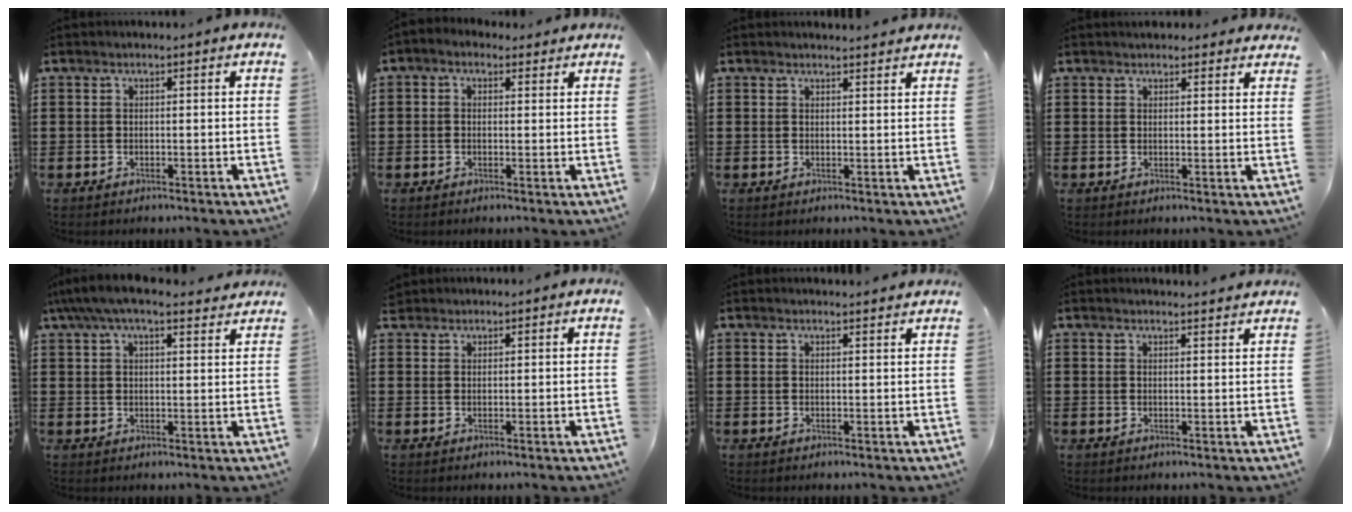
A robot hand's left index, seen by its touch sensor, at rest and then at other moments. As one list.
[{"total": 1.4, "force": [0.3, 1.2, 0.6], "torque": [-0.016, 0.006, 0.005]}, {"total": 1.6, "force": [1.6, 0.2, 0.1], "torque": [-0.006, 0.001, 0.031]}, {"total": 2.2, "force": [2.1, 0.6, 0.1], "torque": [0.000, -0.003, 0.039]}, {"total": 6.2, "force": [5.0, 1.5, 3.4], "torque": [-0.079, -0.007, 0.092]}, {"total": 1.4, "force": [1.3, 0.6, 0.0], "torque": [-0.005, 0.002, 0.026]}, {"total": 1.6, "force": [1.6, 0.0, 0.3], "torque": [-0.010, 0.000, 0.031]}, {"total": 2.0, "force": [2.0, -0.1, 0.3], "torque": [-0.010, -0.002, 0.039]}]